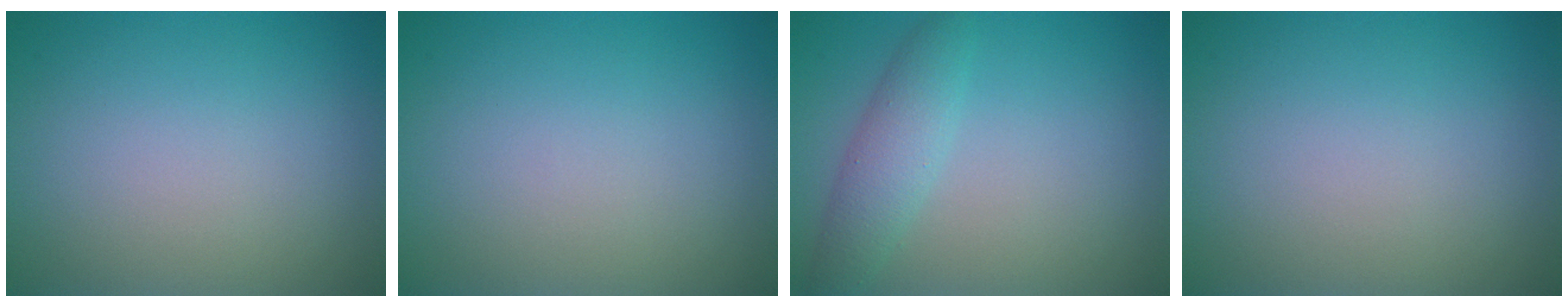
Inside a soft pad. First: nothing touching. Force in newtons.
{"total": 0.0}
{"total": 2.9, "press": 2.9, "slide": 0.2}
{"total": 0.0}